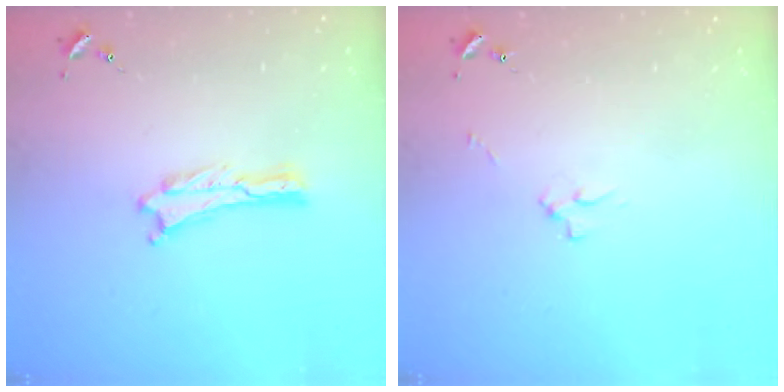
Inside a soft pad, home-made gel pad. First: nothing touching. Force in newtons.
{"total": 2.5, "press": 2.5, "slide": 0.3}